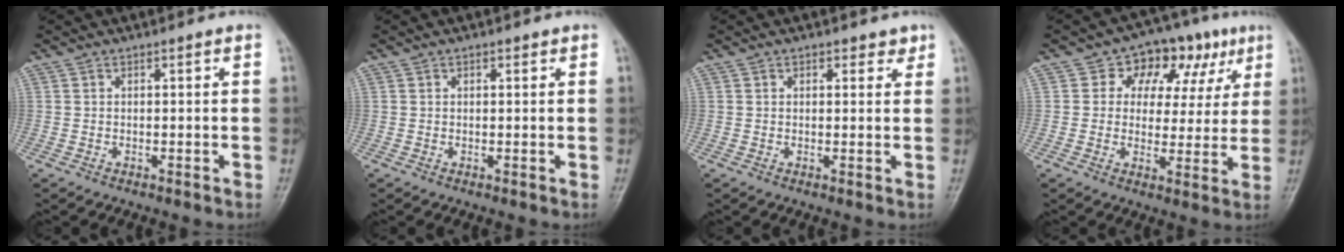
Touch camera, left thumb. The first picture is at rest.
{"total": 0.8, "force": [0.5, 0.5, 0.5], "torque": [-0.003, -0.002, 0.004]}
{"total": 2.3, "force": [1.5, 1.5, 1.0], "torque": [0.007, -0.006, 0.016]}
{"total": 13.2, "force": [5.4, 9.3, 7.6], "torque": [-0.042, 0.009, 0.073]}